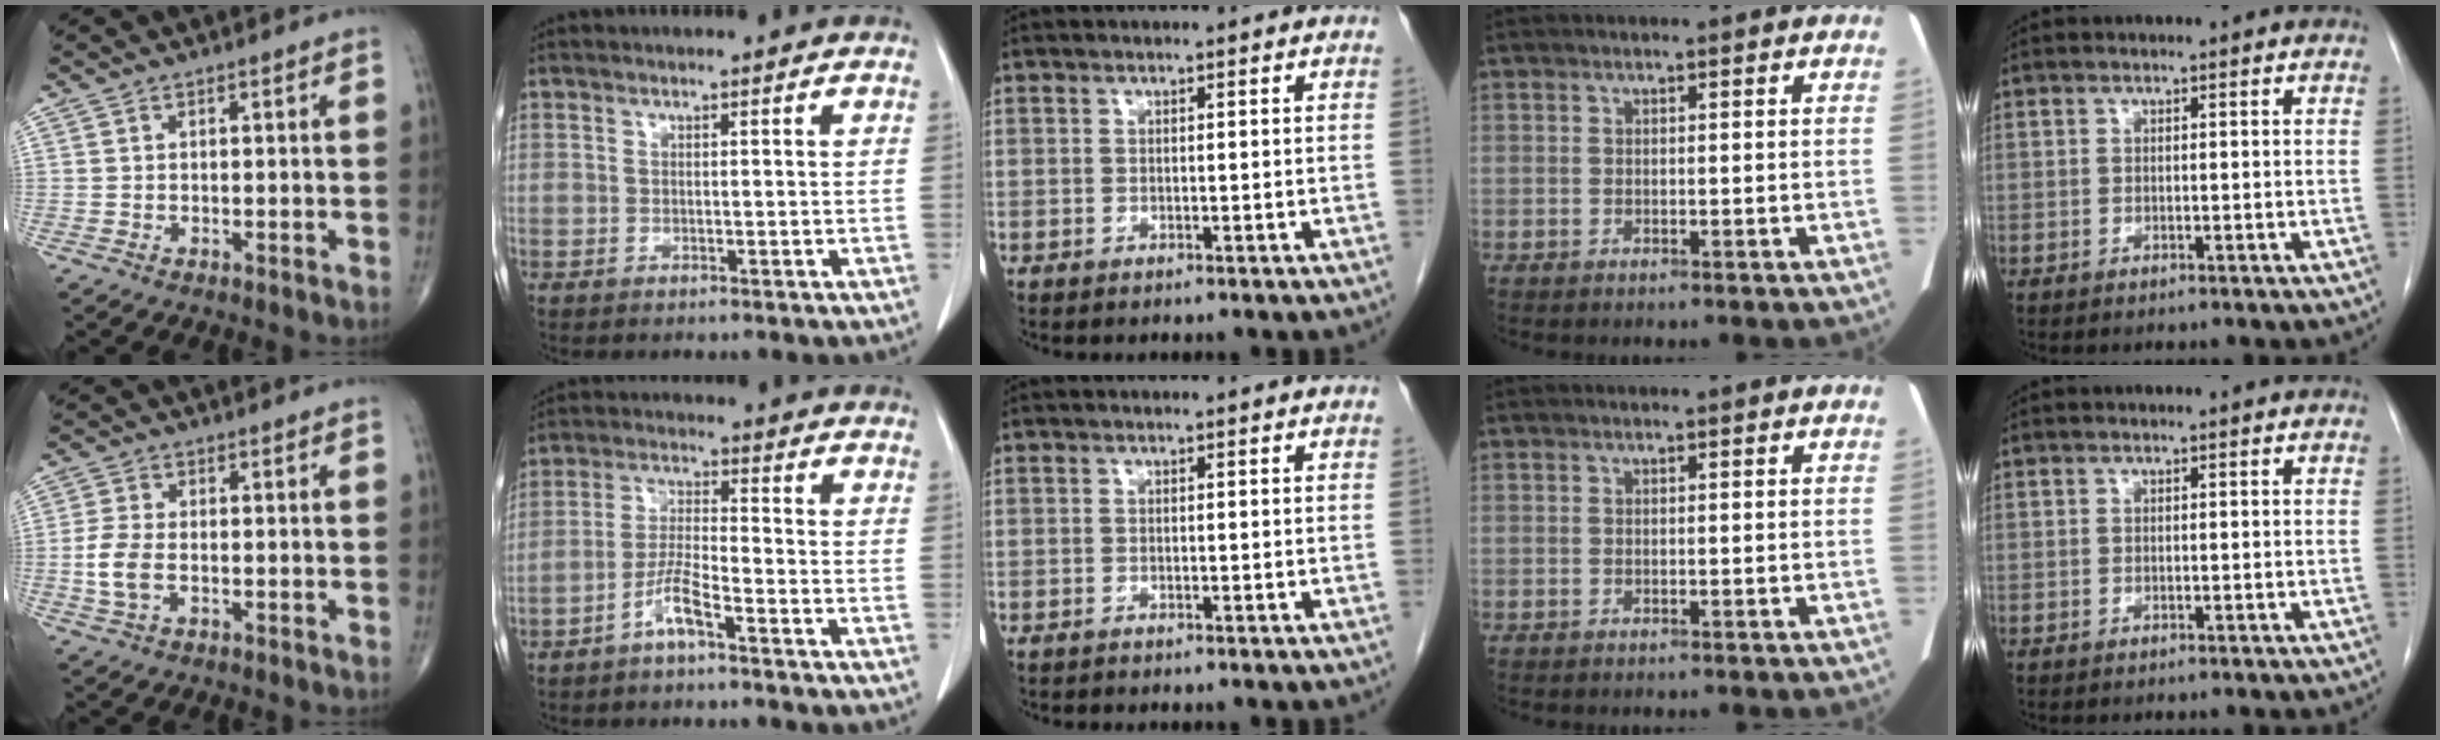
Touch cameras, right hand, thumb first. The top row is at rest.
{"thumb": {"total": 5.4, "force": [-1.1, 3.0, 4.4], "torque": [-0.101, 0.006, -0.022]}, "index": {"total": 4.9, "force": [-3.2, 0.3, 3.7], "torque": [-0.079, 0.005, -0.066]}, "middle": {"total": 1.6, "force": [1.6, -0.1, -0.1], "torque": [-0.004, -0.005, 0.026]}}